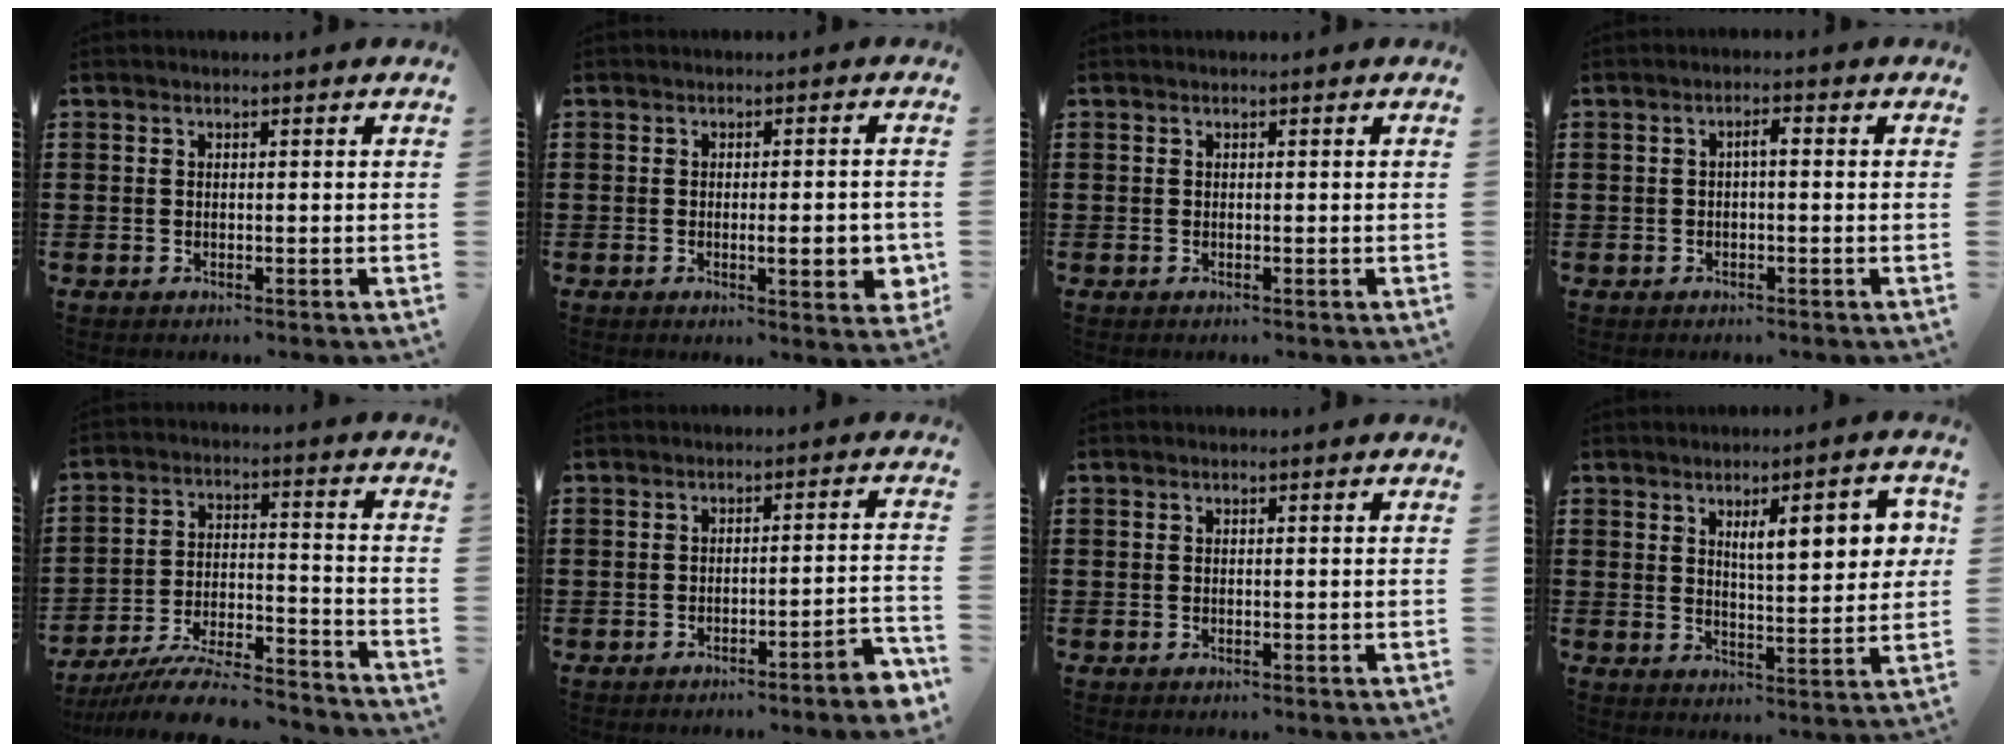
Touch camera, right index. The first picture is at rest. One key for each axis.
{"total": 5.1, "fx": -1.0, "fy": 1.2, "fz": 4.9, "tx": -0.062, "ty": -0.007, "tz": -0.018}
{"total": 0.0}
{"total": 1.7, "fx": -0.2, "fy": 0.4, "fz": 1.6, "tx": -0.032, "ty": 0.004, "tz": -0.006}
{"total": 9.8, "fx": -8.9, "fy": 1.5, "fz": 3.9, "tx": -0.064, "ty": 0.023, "tz": -0.172}
{"total": 3.3, "fx": -2.9, "fy": -0.3, "fz": 1.6, "tx": -0.027, "ty": -0.008, "tz": -0.060}
{"total": 0.0}
{"total": 8.3, "fx": 3.1, "fy": 2.5, "fz": 7.3, "tx": -0.111, "ty": -0.003, "tz": 0.045}